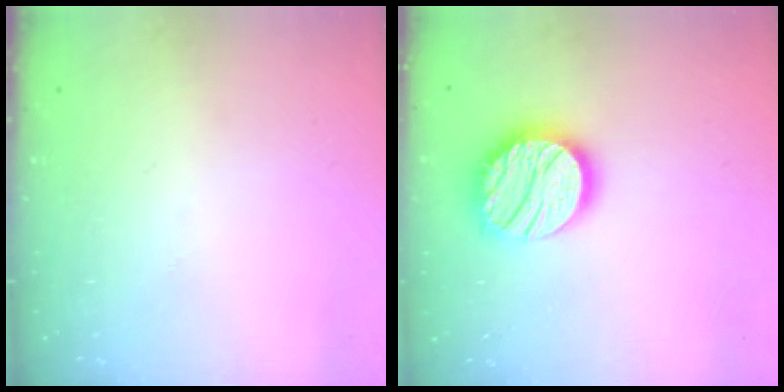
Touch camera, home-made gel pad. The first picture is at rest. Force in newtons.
{"total": 17.8, "press": 17.7, "slide": 1.2}